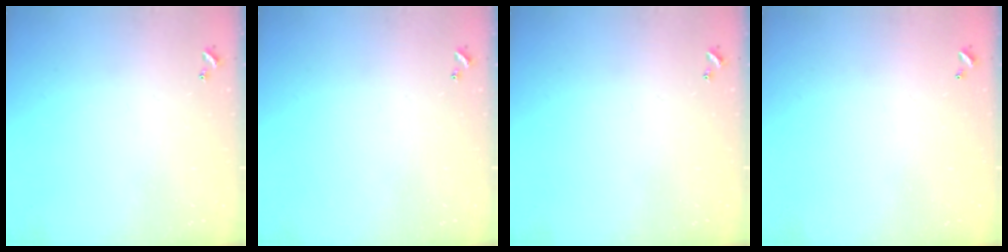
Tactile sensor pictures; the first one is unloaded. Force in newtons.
{"total": 0.0}
{"total": 0.0}
{"total": 2.9, "press": 2.9, "slide": 0.1}